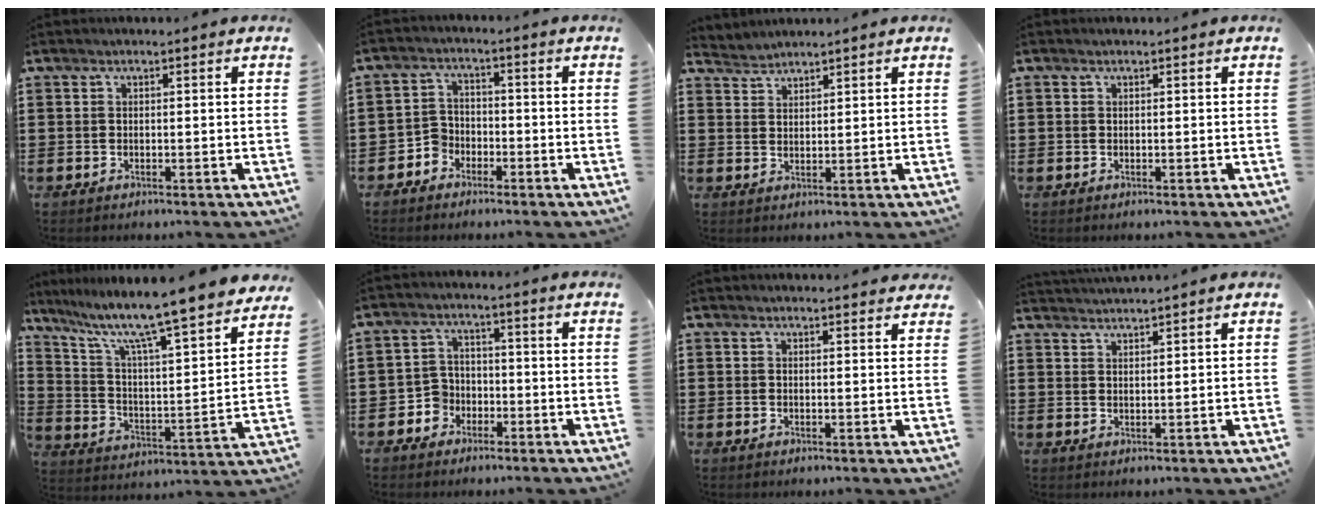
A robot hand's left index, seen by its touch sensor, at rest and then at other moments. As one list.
[{"total": 3.4, "force": [-2.5, 2.2, 0.4], "torque": [-0.018, 0.007, -0.055]}, {"total": 2.2, "force": [2.1, 0.0, -0.5], "torque": [0.003, -0.001, 0.042]}, {"total": 0.0}, {"total": 10.6, "force": [9.0, 0.0, 5.6], "torque": [-0.137, -0.070, 0.142]}, {"total": 4.0, "force": [-2.2, 3.2, 1.0], "torque": [-0.035, 0.005, -0.047]}, {"total": 1.8, "force": [1.8, 0.0, 0.3], "torque": [-0.010, 0.000, 0.035]}, {"total": 2.0, "force": [1.9, -0.5, -0.2], "torque": [-0.001, -0.004, 0.038]}]